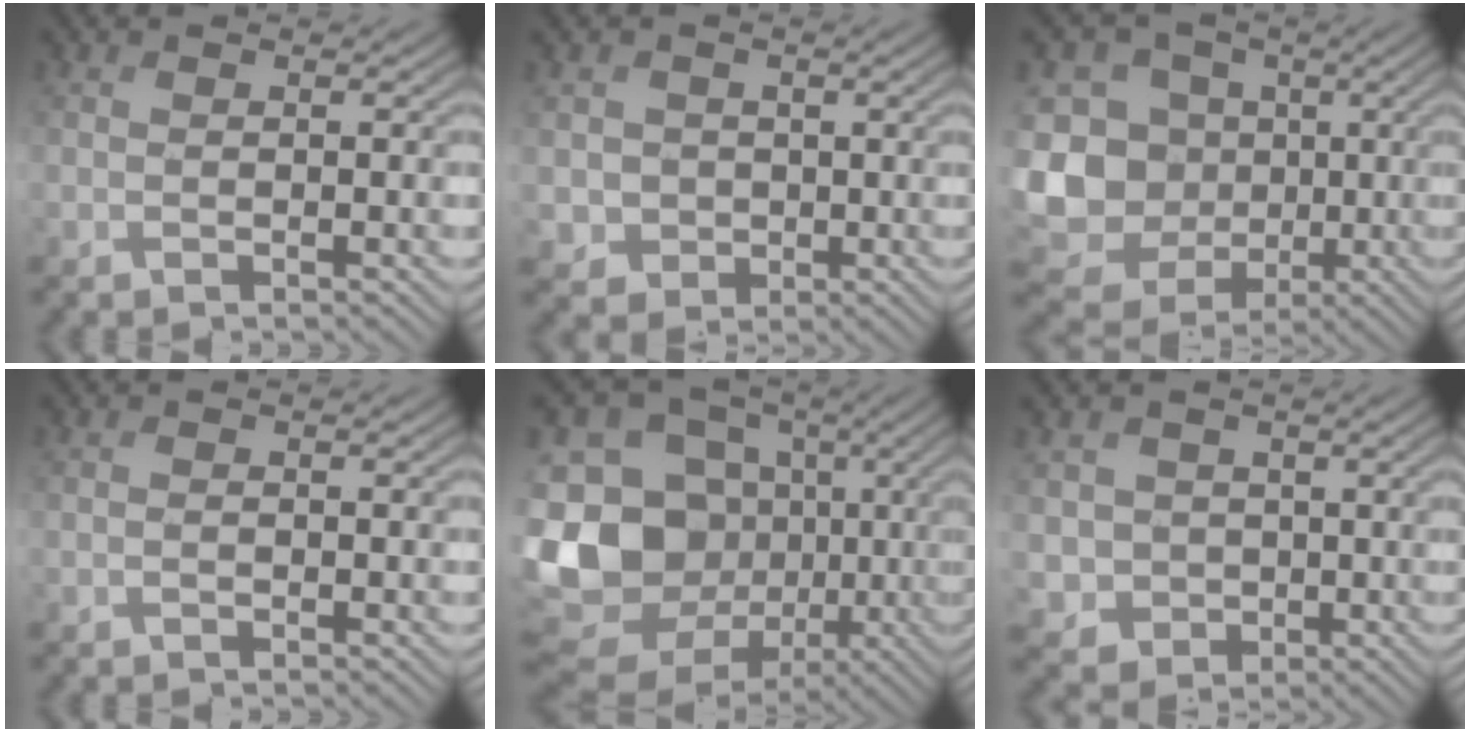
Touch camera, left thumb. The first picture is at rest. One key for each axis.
{"total": 3.8, "fx": 0.2, "fy": 3.7, "fz": 0.7, "tx": -0.033, "ty": -0.007, "tz": -0.005}
{"total": 16.6, "fx": -0.4, "fy": 15.2, "fz": 6.6, "tx": -0.247, "ty": 0.001, "tz": -0.010}
{"total": 0.5, "fx": -0.3, "fy": 0.2, "fz": 0.4, "tx": -0.009, "ty": 0.000, "tz": -0.004}
{"total": 19.2, "fx": -3.1, "fy": 15.7, "fz": 10.5, "tx": -0.290, "ty": -0.018, "tz": -0.055}
{"total": 4.5, "fx": 0.5, "fy": 4.4, "fz": 1.0, "tx": -0.048, "ty": -0.014, "tz": 0.005}